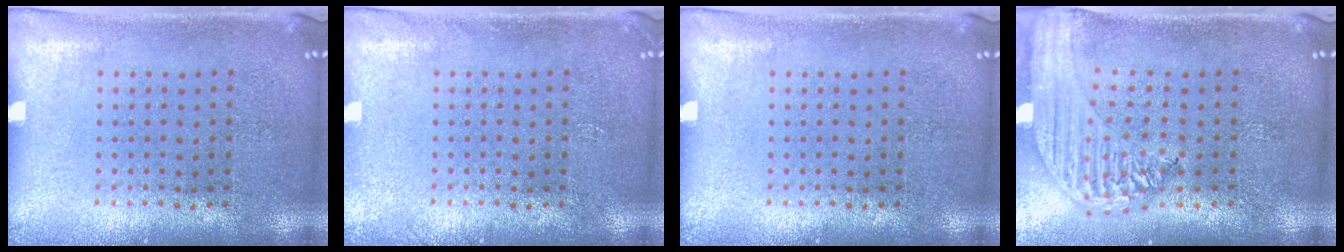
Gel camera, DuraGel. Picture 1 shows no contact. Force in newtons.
{"total": 0.7, "press": 0.7, "slide": 0.1}
{"total": 0.0}
{"total": 2.2, "press": 2.0, "slide": 1.0}